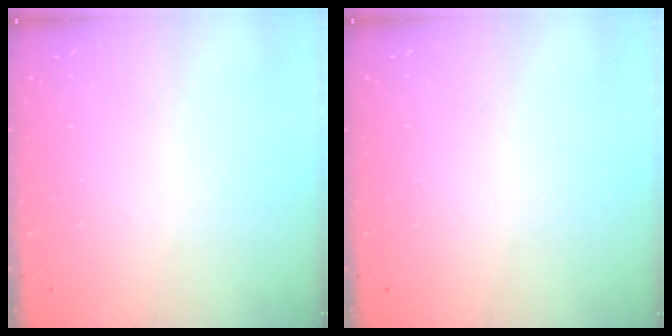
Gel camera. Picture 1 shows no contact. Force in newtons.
{"total": 0.0}